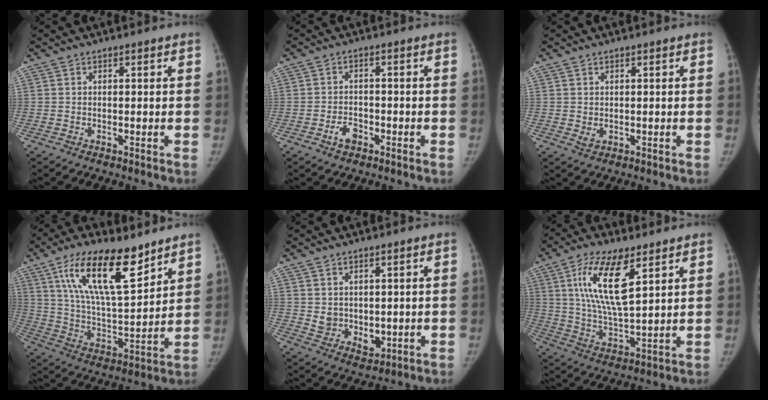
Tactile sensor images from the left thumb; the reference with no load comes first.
{"total": 3.4, "force": [-1.8, 2.2, 1.8], "torque": [-0.024, 0.014, -0.029]}
{"total": 1.7, "force": [0.2, 1.1, 1.2], "torque": [-0.018, -0.005, 0.010]}
{"total": 19.1, "force": [11.3, 6.8, 13.8], "torque": [-0.213, -0.056, 0.211]}
{"total": 5.8, "force": [1.1, 4.6, 3.3], "torque": [-0.033, -0.020, 0.040]}
{"total": 14.3, "force": [6.3, 5.0, 11.9], "torque": [-0.218, -0.029, 0.121]}